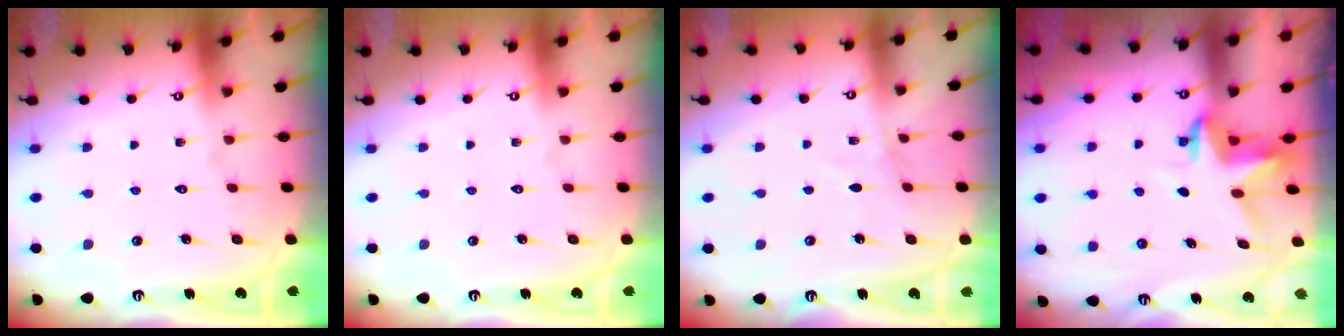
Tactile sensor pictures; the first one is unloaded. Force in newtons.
{"total": 0.0}
{"total": 2.6, "press": 2.6, "slide": 0.3}
{"total": 3.9, "press": 3.8, "slide": 0.3}